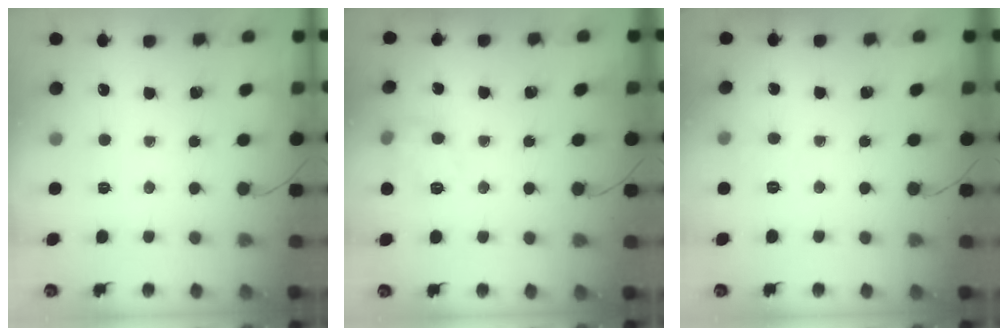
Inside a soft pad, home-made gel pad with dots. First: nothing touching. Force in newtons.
{"total": 9.9, "press": 9.9, "slide": 0.4}
{"total": 5.3, "press": 5.1, "slide": 1.3}